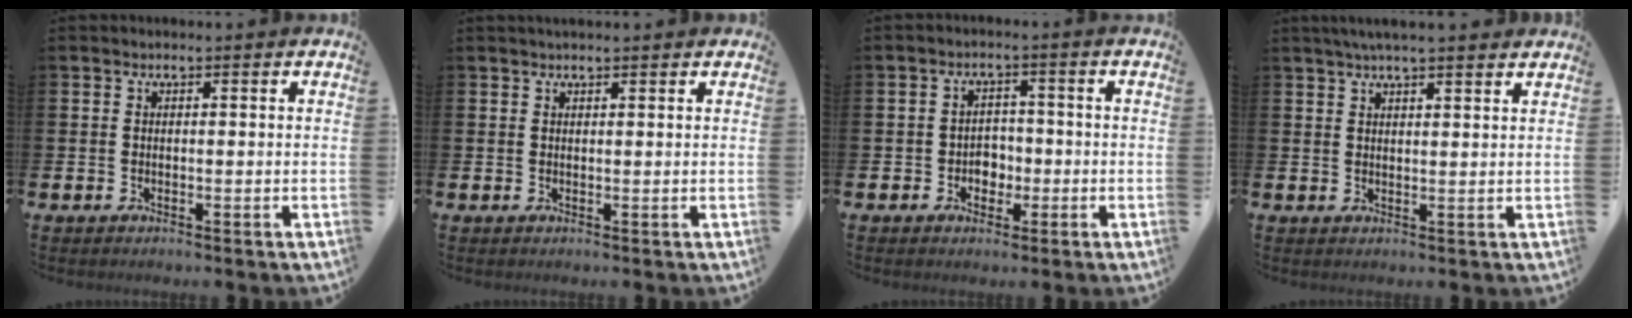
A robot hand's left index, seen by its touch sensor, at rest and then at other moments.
{"total": 1.1, "force": [1.0, 0.2, 0.4], "torque": [0.003, -0.001, 0.015]}
{"total": 2.8, "force": [-1.1, 2.3, 1.1], "torque": [-0.015, 0.003, -0.029]}
{"total": 3.7, "force": [3.3, 0.1, 1.5], "torque": [-0.026, -0.008, 0.058]}